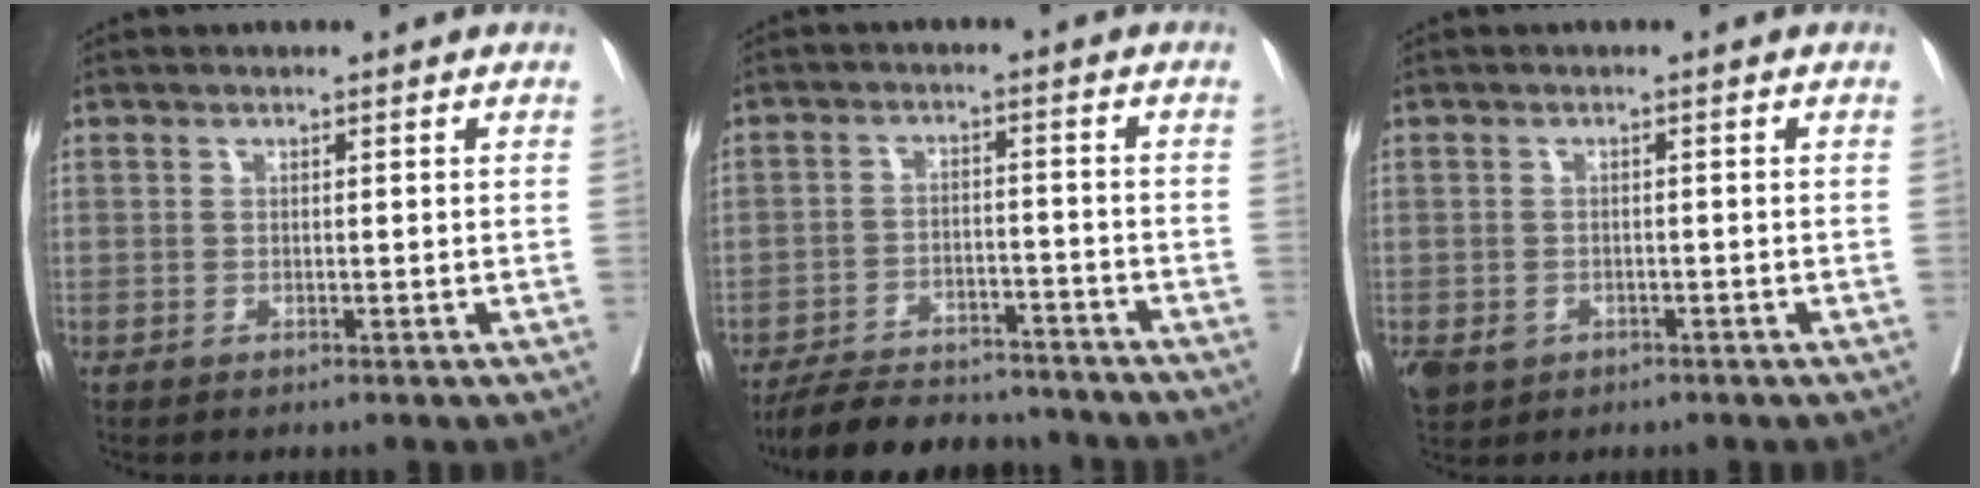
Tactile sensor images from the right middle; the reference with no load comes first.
{"total": 12.1, "force": [-11.1, 3.6, 3.3], "torque": [-0.045, 0.005, -0.161]}
{"total": 4.5, "force": [-2.1, 3.6, 1.6], "torque": [-0.033, -0.002, -0.028]}